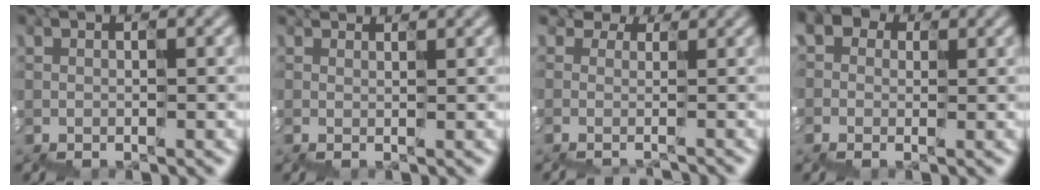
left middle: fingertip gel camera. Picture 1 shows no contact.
{"total": 1.7, "force": [1.3, 0.8, 0.8], "torque": [0.001, 0.021, 0.015]}
{"total": 4.6, "force": [1.6, 3.6, 2.3], "torque": [-0.056, 0.027, 0.051]}
{"total": 3.6, "force": [0.6, 3.3, 1.4], "torque": [-0.046, 0.012, 0.007]}